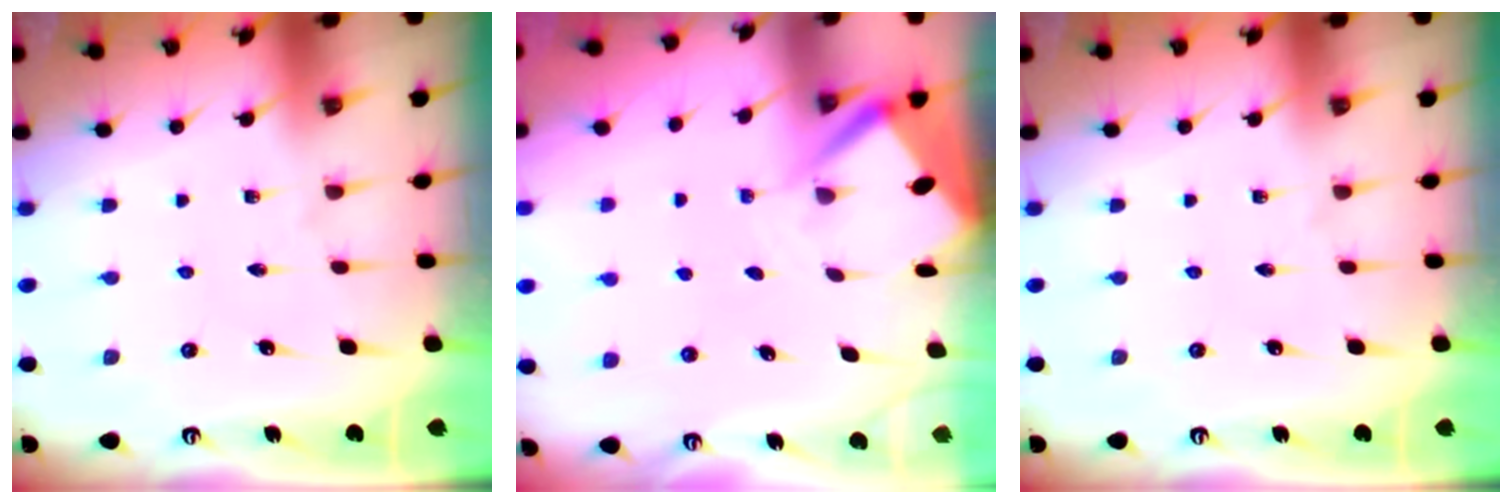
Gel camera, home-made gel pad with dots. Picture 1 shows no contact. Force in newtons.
{"total": 3.4, "press": 3.4, "slide": 0.3}
{"total": 0.0}